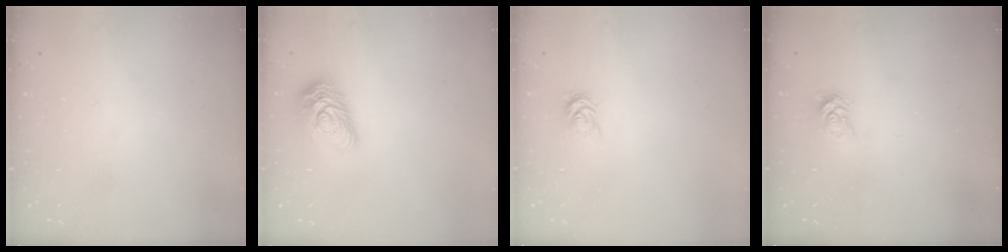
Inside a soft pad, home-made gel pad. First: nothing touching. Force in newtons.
{"total": 13.3, "press": 13.3, "slide": 0.6}
{"total": 3.3, "press": 3.3, "slide": 0.5}
{"total": 3.9, "press": 3.9, "slide": 0.5}